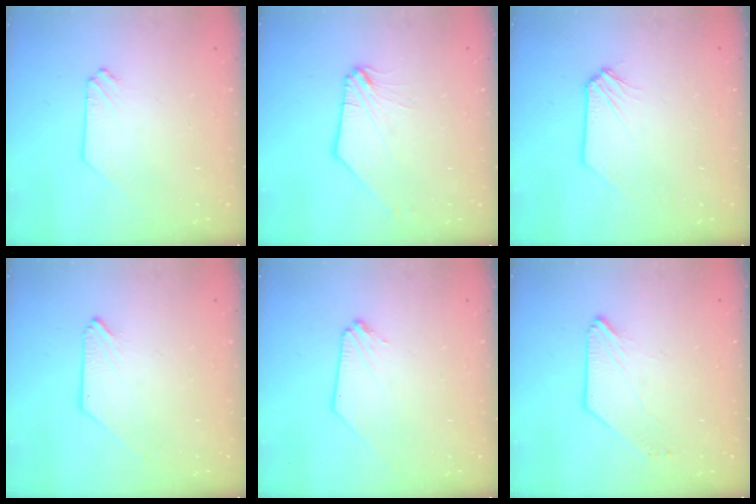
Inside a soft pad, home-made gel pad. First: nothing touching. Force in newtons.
{"total": 1.6, "press": 1.6, "slide": 0.4}
{"total": 0.6, "press": 0.6, "slide": 0.1}
{"total": 0.0}
{"total": 0.0}
{"total": 2.0, "press": 2.0, "slide": 0.5}